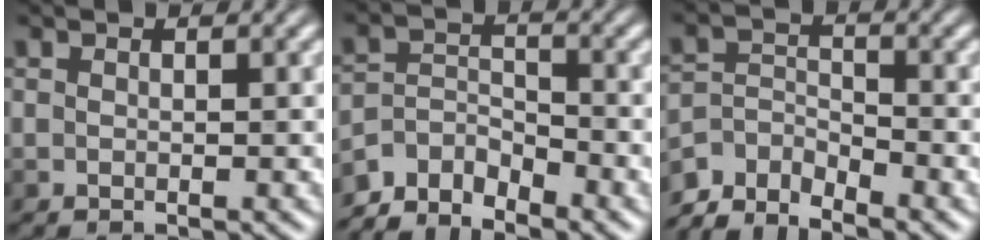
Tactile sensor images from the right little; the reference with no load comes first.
{"total": 4.4, "force": [-3.9, 1.6, 1.1], "torque": [-0.016, 0.001, -0.083]}
{"total": 4.5, "force": [-4.0, 1.5, 1.3], "torque": [-0.021, -0.001, -0.084]}